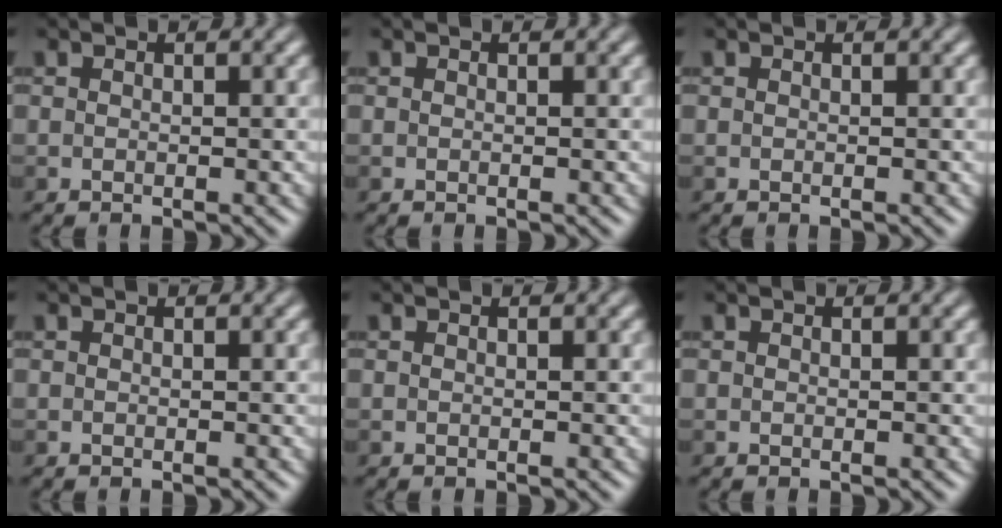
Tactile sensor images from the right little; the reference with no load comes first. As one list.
[{"total": 0.0}, {"total": 0.0}, {"total": 0.0}, {"total": 0.0}, {"total": 0.0}]